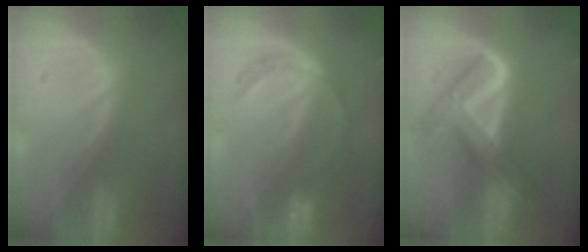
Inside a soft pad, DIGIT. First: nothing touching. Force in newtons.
{"total": 5.6, "press": 5.0, "slide": 2.5}
{"total": 8.0, "press": 8.0, "slide": 0.7}